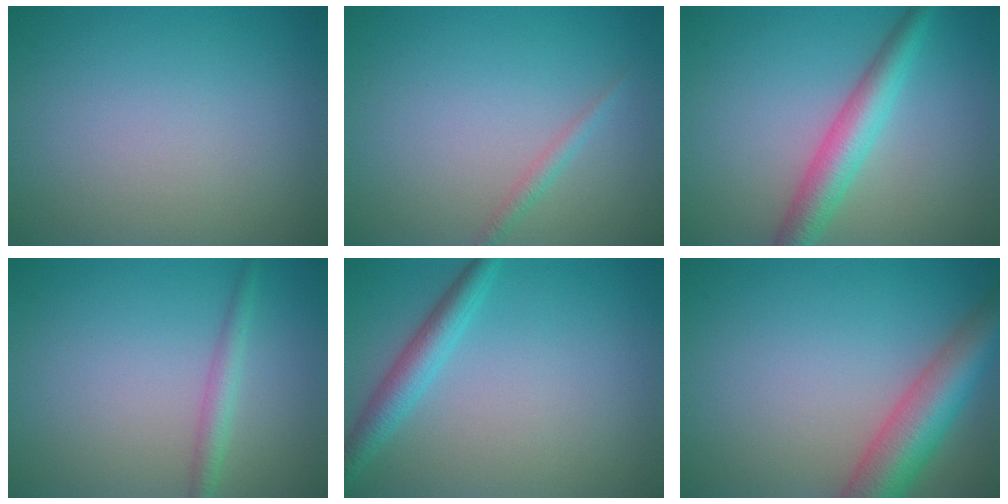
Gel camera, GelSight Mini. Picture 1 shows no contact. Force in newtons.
{"total": 1.1, "press": 1.1, "slide": 0.0}
{"total": 4.4, "press": 4.4, "slide": 0.1}
{"total": 1.9, "press": 1.9, "slide": 0.0}
{"total": 2.8, "press": 2.8, "slide": 0.1}
{"total": 6.7, "press": 6.7, "slide": 0.4}